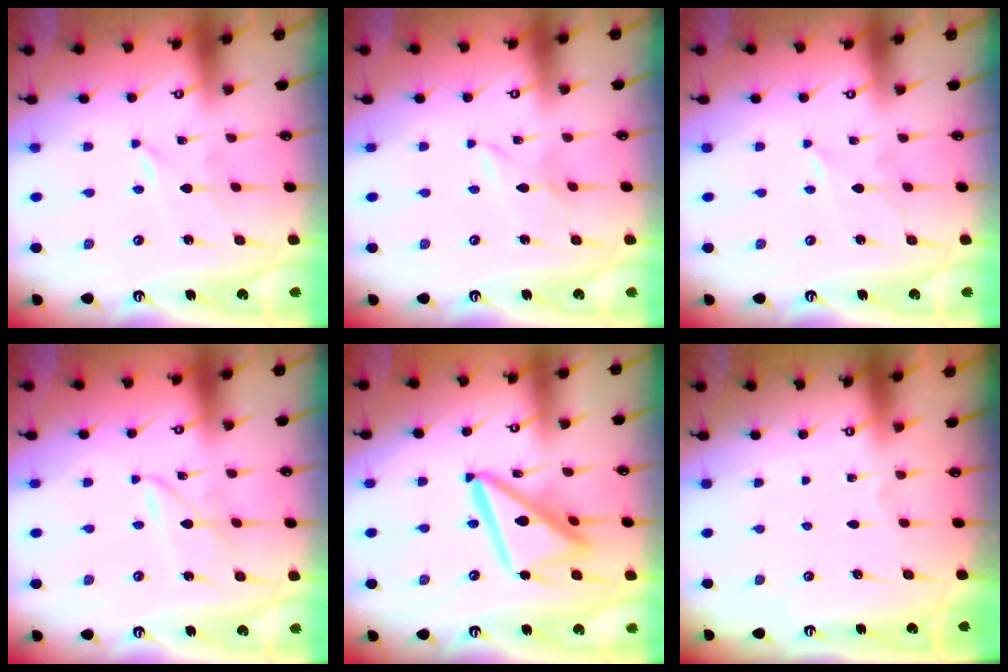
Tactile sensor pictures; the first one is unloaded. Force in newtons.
{"total": 1.9, "press": 1.9, "slide": 0.3}
{"total": 2.4, "press": 2.4, "slide": 0.3}
{"total": 3.0, "press": 2.9, "slide": 0.3}
{"total": 15.1, "press": 15.0, "slide": 1.5}
{"total": 0.0}